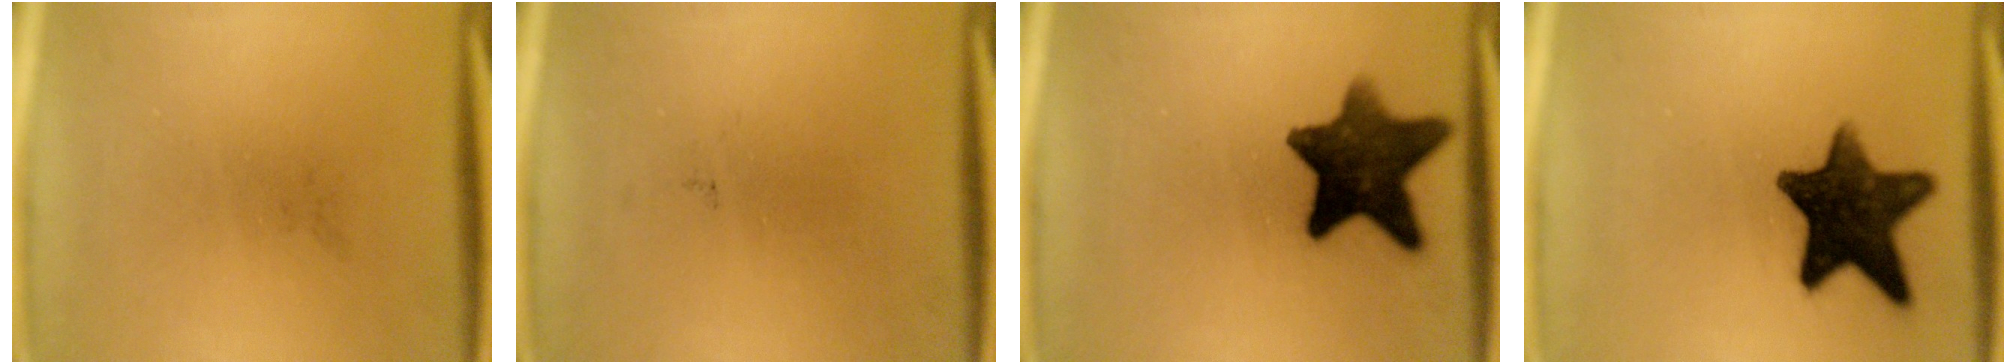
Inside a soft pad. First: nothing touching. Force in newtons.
{"total": 0.0}
{"total": 12.4}
{"total": 13.9}